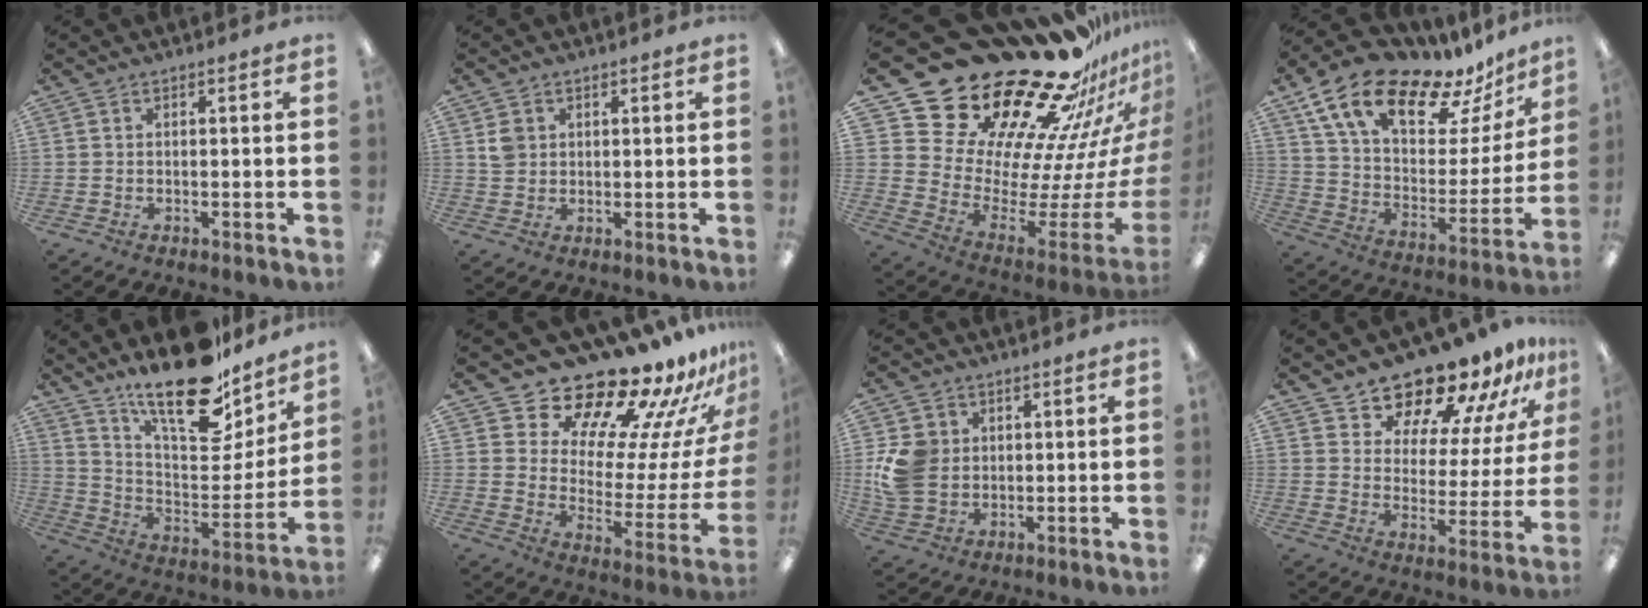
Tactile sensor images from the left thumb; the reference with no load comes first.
{"total": 3.6, "force": [1.3, 3.2, 0.8], "torque": [-0.009, -0.001, 0.021]}
{"total": 34.5, "force": [26.2, 15.6, 16.1], "torque": [-0.196, -0.256, 0.515]}
{"total": 19.9, "force": [14.8, 7.9, 10.7], "torque": [-0.187, -0.104, 0.256]}
{"total": 22.4, "force": [17.6, 7.9, 11.5], "torque": [-0.178, -0.123, 0.303]}
{"total": 19.2, "force": [17.3, 6.1, 5.8], "torque": [-0.086, -0.154, 0.296]}
{"total": 9.6, "force": [1.1, 8.4, 4.4], "torque": [-0.103, 0.012, 0.025]}
{"total": 15.3, "force": [14.0, 4.8, 3.8], "torque": [-0.067, -0.128, 0.247]}